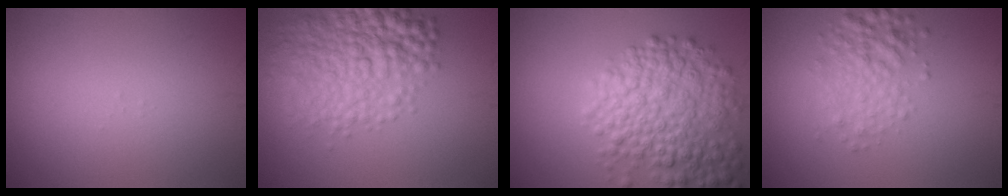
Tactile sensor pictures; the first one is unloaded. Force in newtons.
{"total": 7.1, "press": 7.1, "slide": 0.1}
{"total": 7.3, "press": 7.3, "slide": 0.3}
{"total": 3.4, "press": 3.4, "slide": 0.0}